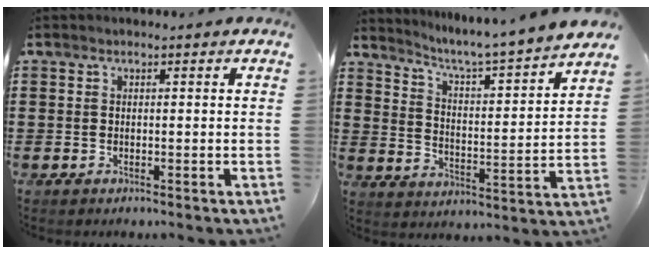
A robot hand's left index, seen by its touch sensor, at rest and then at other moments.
{"total": 4.3, "force": [3.8, -1.1, 1.7], "torque": [-0.053, -0.047, 0.051]}